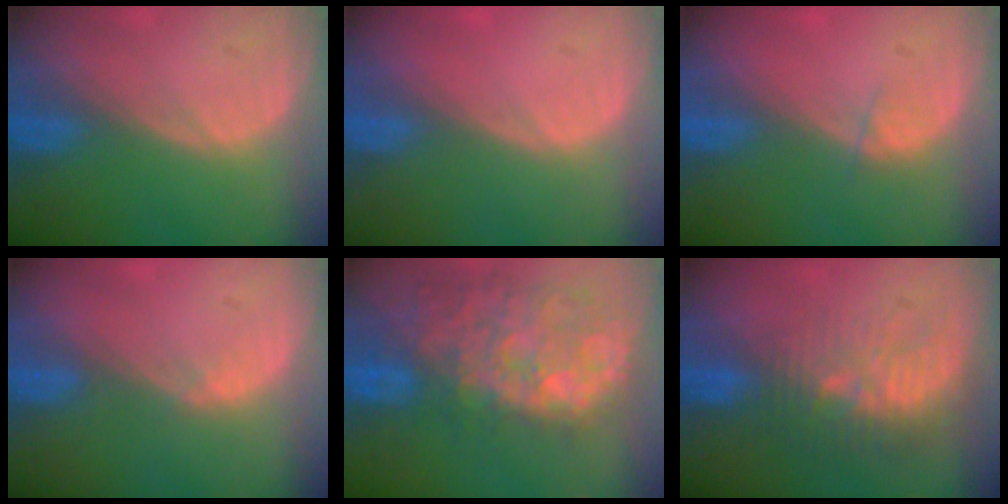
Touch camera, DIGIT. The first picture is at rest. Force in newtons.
{"total": 0.6, "press": 0.0, "slide": 0.6}
{"total": 1.1, "press": 1.0, "slide": 0.4}
{"total": 1.0, "press": 0.8, "slide": 0.6}
{"total": 13.2, "press": 11.6, "slide": 6.2}
{"total": 9.6, "press": 8.6, "slide": 4.2}